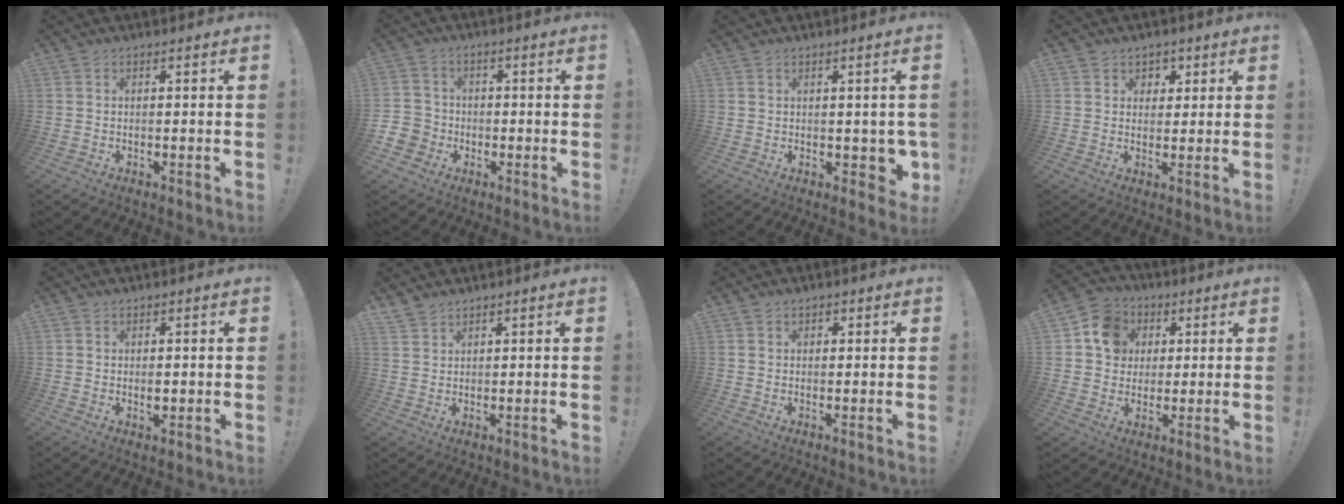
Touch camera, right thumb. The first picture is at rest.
{"total": 6.1, "force": [-2.1, 5.6, 1.4], "torque": [-0.029, 0.022, -0.039]}
{"total": 4.6, "force": [-0.2, 3.3, 3.2], "torque": [-0.021, 0.003, 0.002]}
{"total": 4.4, "force": [2.0, 3.9, 0.8], "torque": [-0.004, -0.010, 0.036]}
{"total": 1.6, "force": [-0.1, 1.1, 1.1], "torque": [-0.004, -0.004, -0.004]}
{"total": 2.8, "force": [2.5, 1.0, 0.6], "torque": [-0.008, -0.018, 0.048]}
{"total": 1.0, "force": [0.3, 0.9, 0.3], "torque": [-0.001, 0.000, 0.004]}
{"total": 11.4, "force": [2.8, 10.2, 4.3], "torque": [-0.048, -0.001, 0.057]}